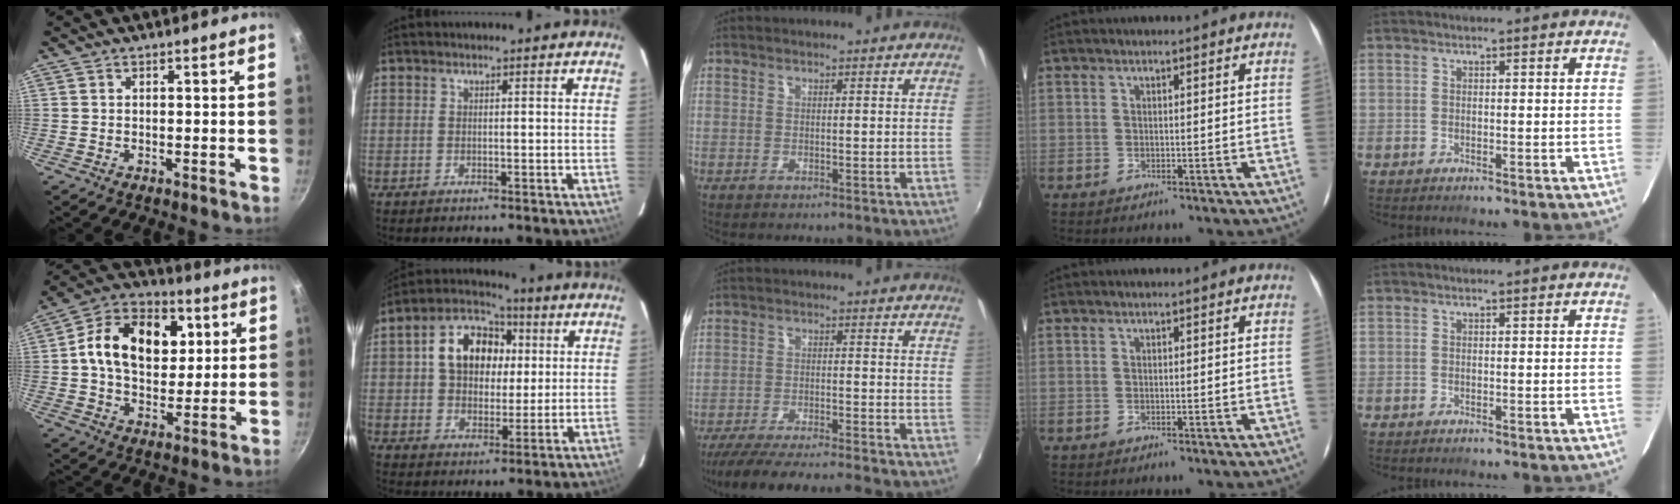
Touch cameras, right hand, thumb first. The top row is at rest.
{"thumb": {"total": 18.9, "force": [4.2, 13.2, 12.9], "torque": [-0.175, 0.010, 0.055]}, "index": {"total": 12.7, "force": [2.8, 9.3, 8.2], "torque": [-0.162, 0.042, 0.050]}, "middle": {"total": 15.6, "force": [-14.1, 0.6, 6.6], "torque": [-0.135, -0.018, -0.224]}}